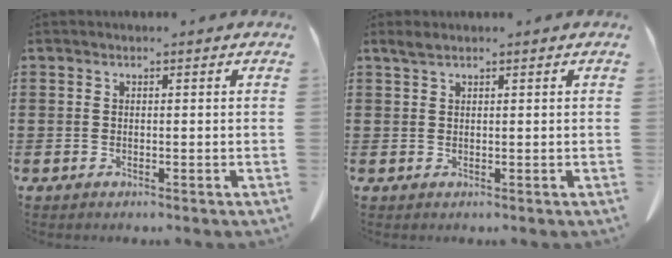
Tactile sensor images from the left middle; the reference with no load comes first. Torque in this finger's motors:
{"motor_torque": [0.12, -0.08, 0.00, 0.00]}